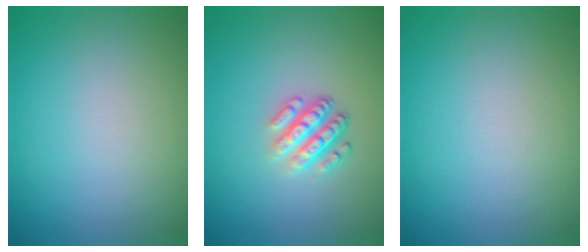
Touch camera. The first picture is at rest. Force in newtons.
{"total": 3.6, "press": 2.7, "slide": 2.4}
{"total": 0.0}